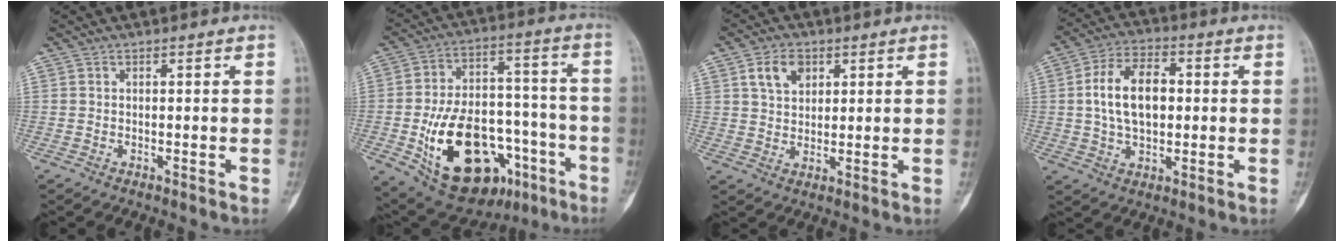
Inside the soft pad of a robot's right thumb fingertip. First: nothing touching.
{"total": 25.2, "force": [-9.9, 14.6, 17.9], "torque": [-0.289, 0.049, -0.138]}
{"total": 6.3, "force": [2.8, 4.3, 3.5], "torque": [-0.045, -0.008, 0.051]}
{"total": 12.1, "force": [1.1, 7.4, 9.6], "torque": [-0.161, 0.014, 0.017]}